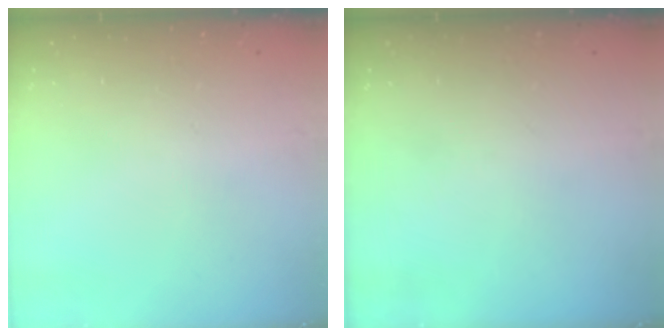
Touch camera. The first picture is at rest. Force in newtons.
{"total": 0.0}